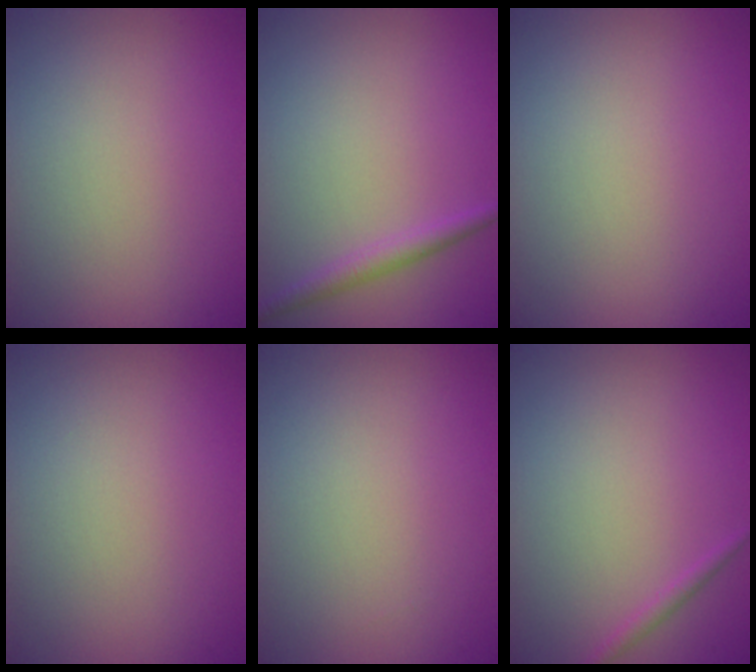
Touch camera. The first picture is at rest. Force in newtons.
{"total": 1.7, "press": 1.7, "slide": 0.0}
{"total": 0.0}
{"total": 0.0}
{"total": 0.0}
{"total": 0.8, "press": 0.8, "slide": 0.0}